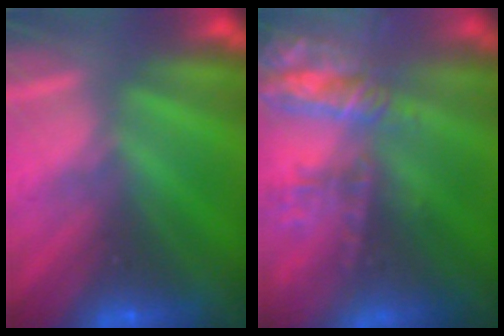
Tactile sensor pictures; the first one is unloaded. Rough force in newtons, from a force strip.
{"total": 9.8}